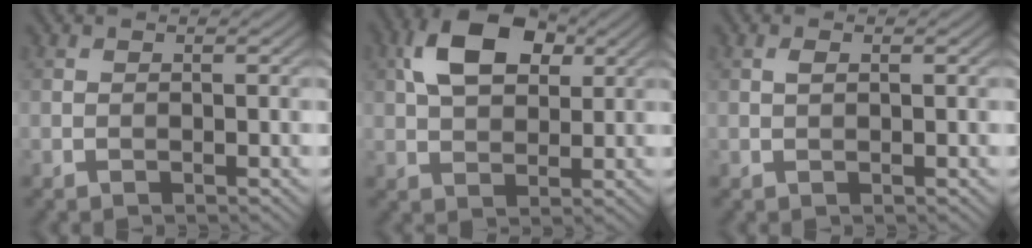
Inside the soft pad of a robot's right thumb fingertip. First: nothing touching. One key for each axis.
{"total": 9.7, "fx": 3.2, "fy": 5.9, "fz": 7.0, "tx": -0.141, "ty": 0.016, "tz": 0.054}
{"total": 0.9, "fx": 0.3, "fy": 0.4, "fz": 0.8, "tx": -0.018, "ty": 0.001, "tz": 0.006}